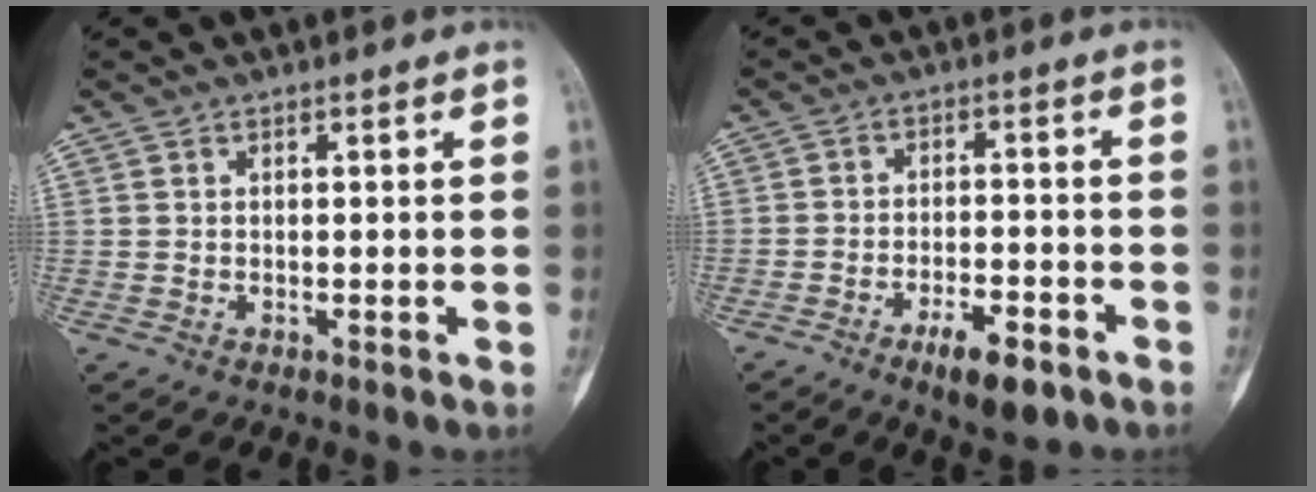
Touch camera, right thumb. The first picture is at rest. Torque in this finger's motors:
{"motor_torque": [3.49, -0.33, 0.00, -2.77, -0.11]}